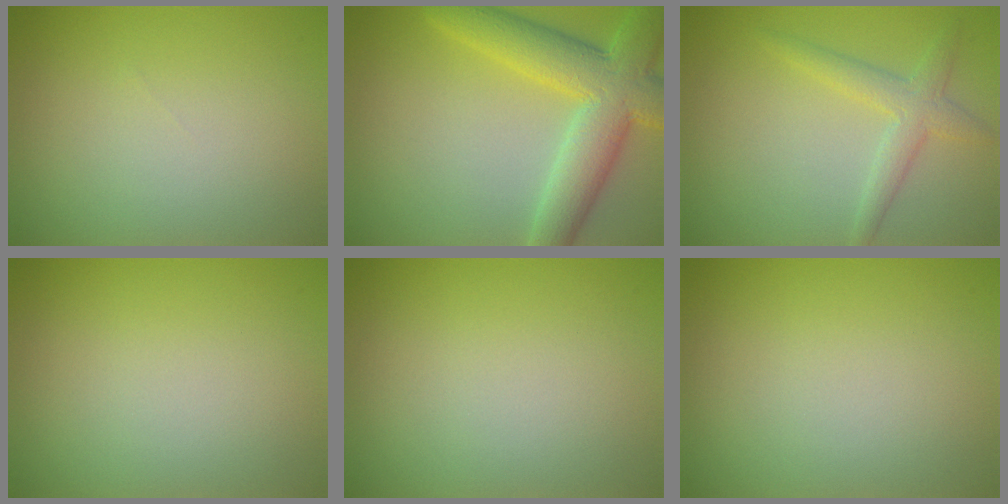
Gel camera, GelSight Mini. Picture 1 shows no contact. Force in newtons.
{"total": 7.7, "press": 7.7, "slide": 0.3}
{"total": 2.6, "press": 2.6, "slide": 0.1}
{"total": 0.0}
{"total": 0.0}
{"total": 0.0}